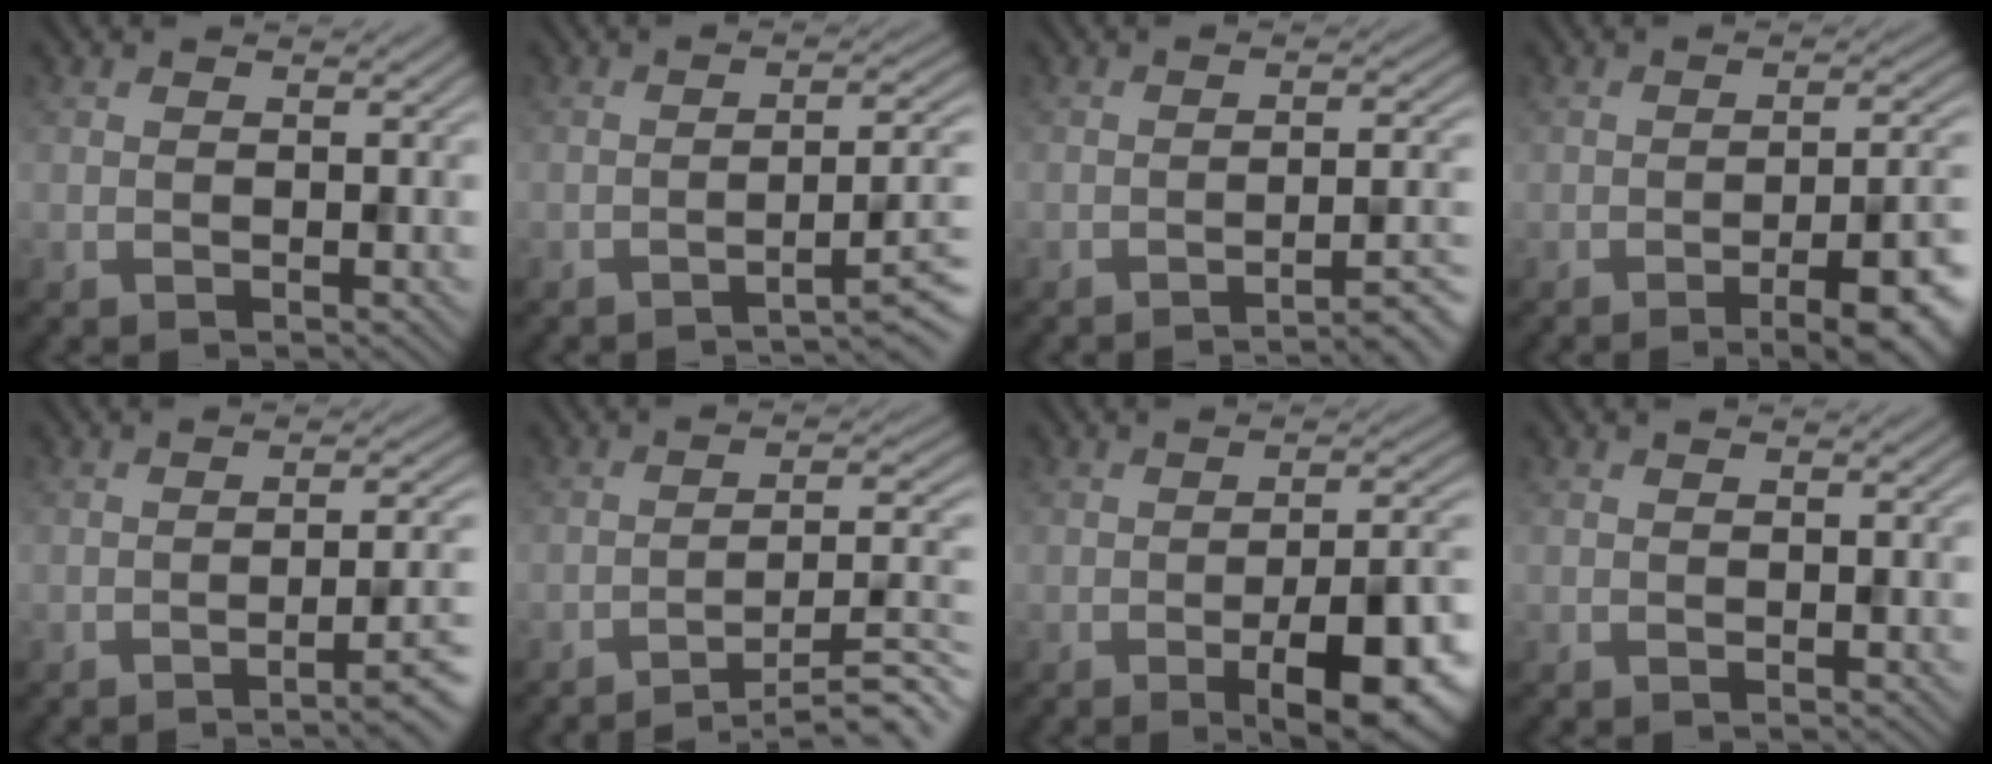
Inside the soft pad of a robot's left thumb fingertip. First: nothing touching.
{"total": 5.3, "force": [-3.2, 0.7, 4.2], "torque": [-0.057, 0.018, -0.060]}
{"total": 5.3, "force": [-3.7, 0.7, 3.8], "torque": [-0.049, 0.014, -0.061]}
{"total": 8.6, "force": [-4.6, 2.0, 7.0], "torque": [-0.096, 0.000, -0.063]}
{"total": 5.7, "force": [-3.1, 0.9, 4.7], "torque": [-0.061, 0.007, -0.054]}
{"total": 9.1, "force": [-6.8, 1.0, 6.0], "torque": [-0.091, 0.020, -0.102]}
{"total": 9.4, "force": [-4.1, 2.8, 8.0], "torque": [-0.116, -0.005, -0.060]}
{"total": 0.0}